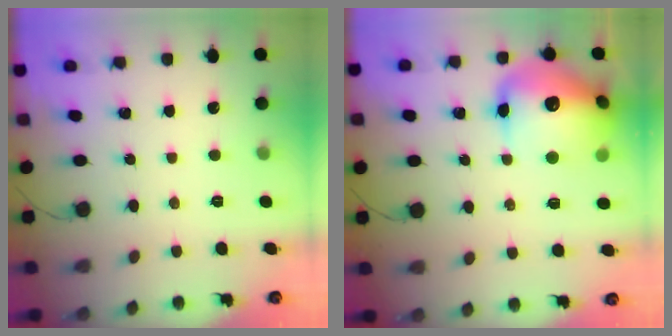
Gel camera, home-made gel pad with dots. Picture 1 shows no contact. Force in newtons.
{"total": 20.7, "press": 20.5, "slide": 3.3}